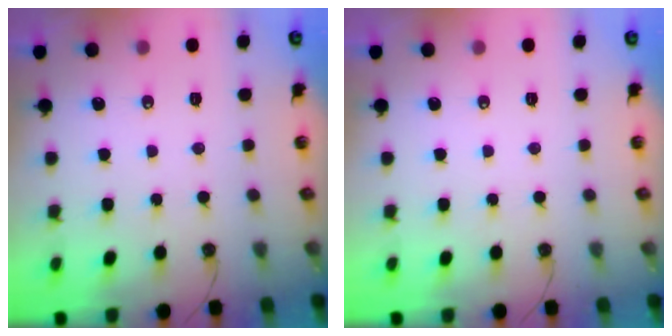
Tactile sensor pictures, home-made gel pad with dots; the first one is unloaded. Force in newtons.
{"total": 0.0}